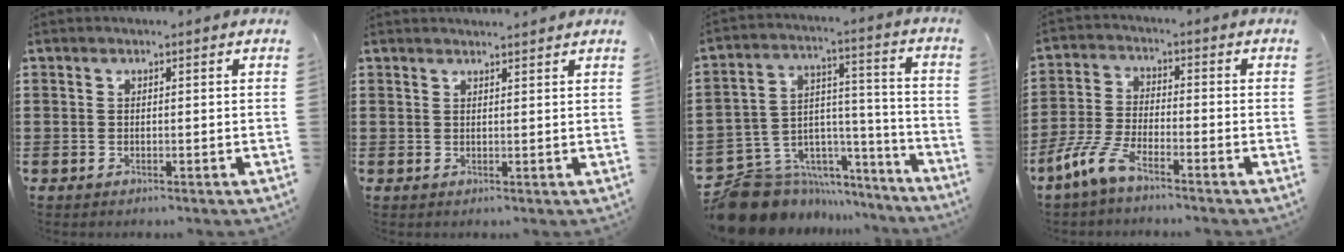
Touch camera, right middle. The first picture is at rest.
{"total": 1.3, "force": [1.3, -0.1, 0.1], "torque": [-0.004, -0.002, 0.025]}
{"total": 10.3, "force": [-9.0, 4.9, 1.0], "torque": [-0.039, 0.014, -0.171]}
{"total": 6.6, "force": [-5.0, 1.7, 4.0], "torque": [-0.104, -0.009, -0.101]}